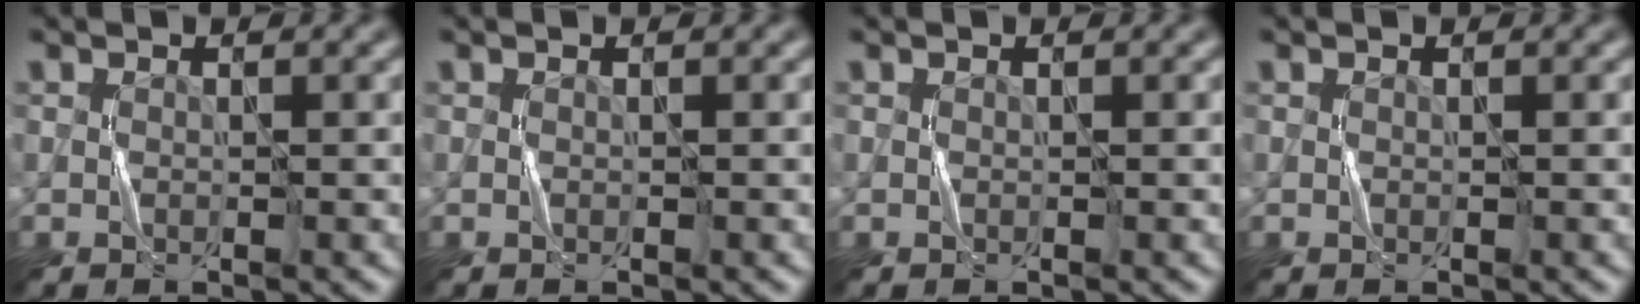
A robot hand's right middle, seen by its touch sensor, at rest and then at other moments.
{"total": 0.0}
{"total": 0.0}
{"total": 0.0}